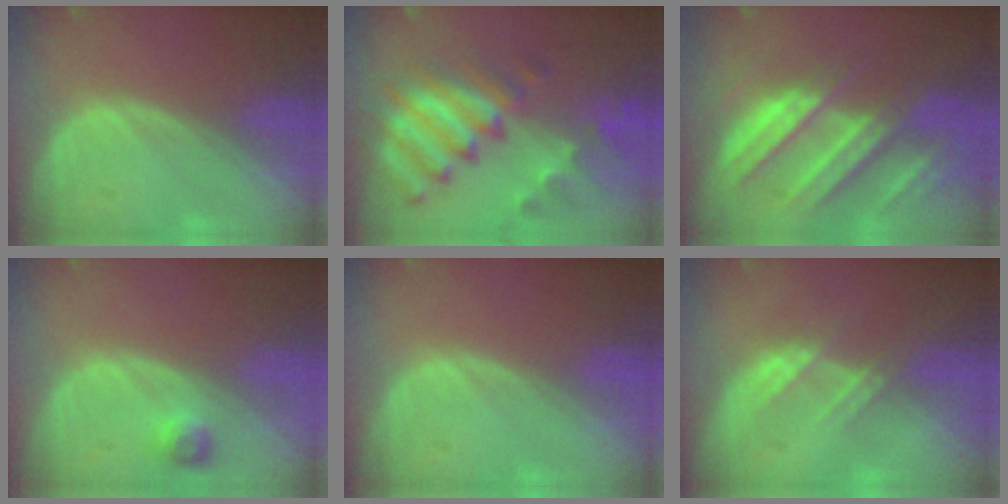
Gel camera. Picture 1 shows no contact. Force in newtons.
{"total": 11.6, "press": 10.0, "slide": 6.0}
{"total": 10.6, "press": 9.4, "slide": 5.0}
{"total": 2.2, "press": 2.2, "slide": 0.4}
{"total": 0.0}
{"total": 2.7, "press": 2.7, "slide": 0.3}